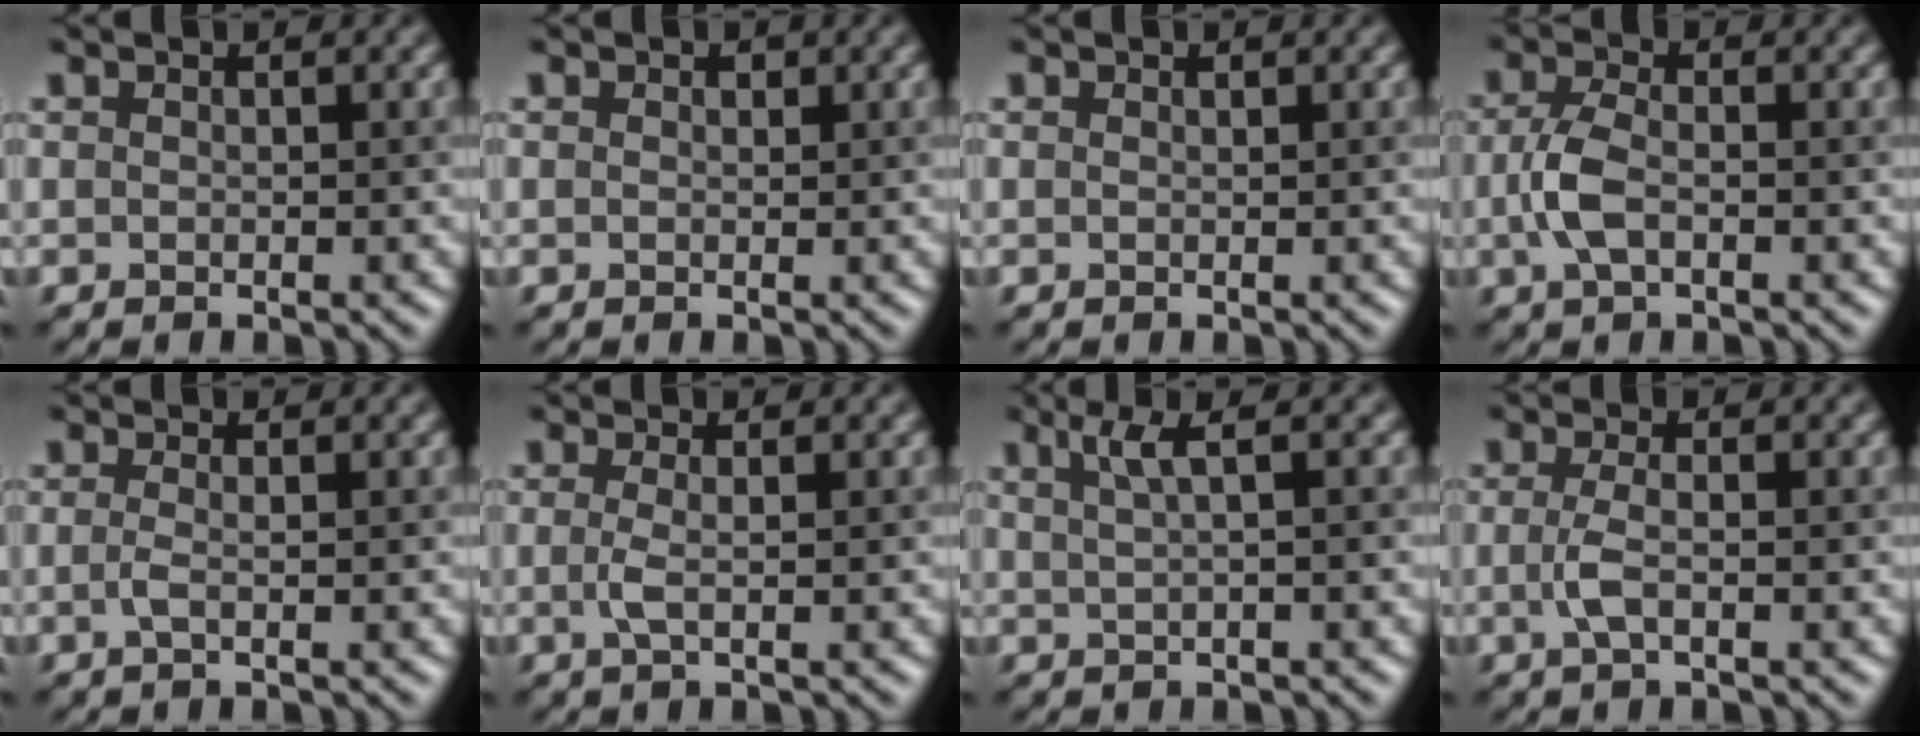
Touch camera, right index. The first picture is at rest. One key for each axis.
{"total": 0.6, "fx": 0.3, "fy": 0.4, "fz": 0.3, "tx": -0.005, "ty": -0.002, "tz": 0.001}
{"total": 0.0}
{"total": 3.2, "fx": -0.6, "fy": 1.6, "fz": 2.7, "tx": -0.064, "ty": 0.001, "tz": -0.016}
{"total": 1.3, "fx": -0.3, "fy": 0.3, "fz": 1.2, "tx": -0.025, "ty": -0.004, "tz": -0.008}
{"total": 1.7, "fx": -0.2, "fy": 0.4, "fz": 1.6, "tx": -0.035, "ty": -0.002, "tz": -0.006}
{"total": 2.7, "fx": 1.1, "fy": 0.6, "fz": 2.4, "tx": -0.036, "ty": 0.007, "tz": 0.019}
{"total": 2.2, "fx": -0.4, "fy": 0.6, "fz": 2.1, "tx": -0.048, "ty": -0.002, "tz": -0.013}